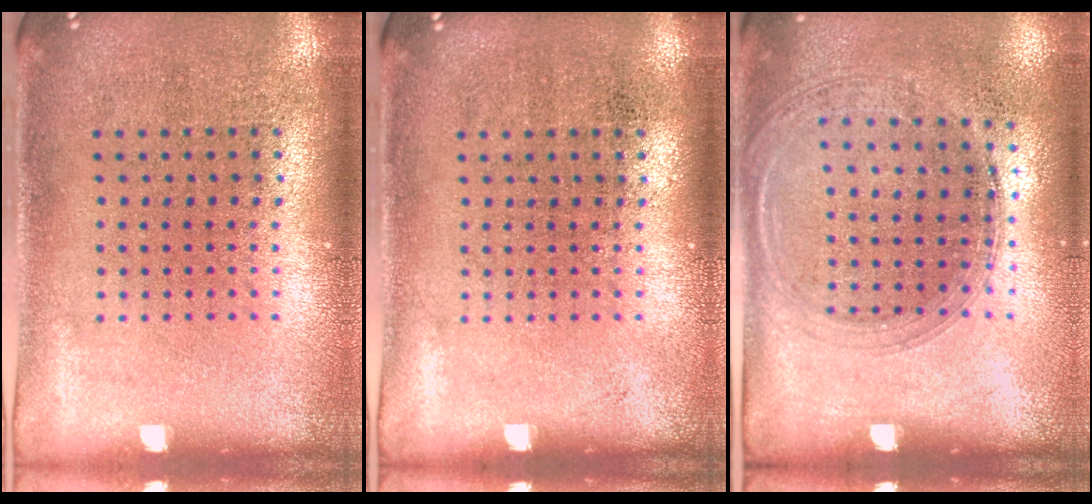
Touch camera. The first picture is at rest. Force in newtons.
{"total": 0.0}
{"total": 1.3, "press": 1.2, "slide": 0.5}